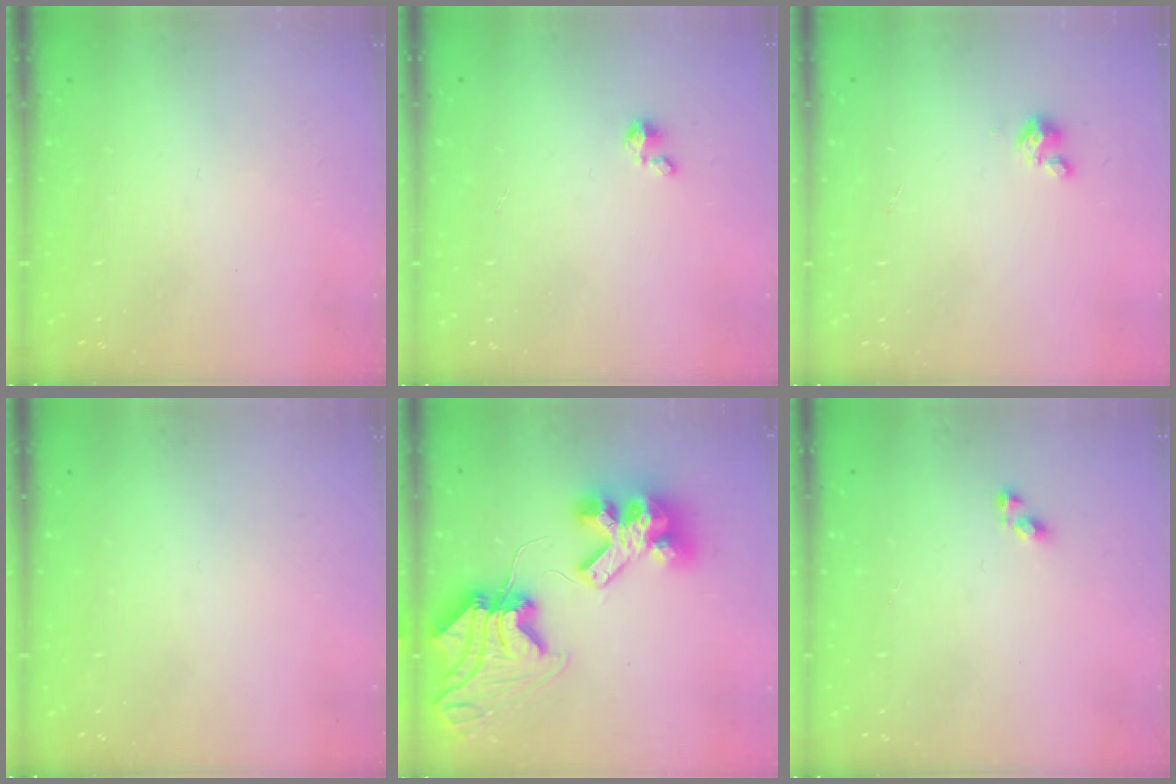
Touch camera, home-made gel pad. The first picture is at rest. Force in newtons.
{"total": 1.3, "press": 1.3, "slide": 0.1}
{"total": 2.9, "press": 2.9, "slide": 0.3}
{"total": 0.0}
{"total": 15.3, "press": 15.2, "slide": 1.9}
{"total": 3.8, "press": 3.7, "slide": 0.6}